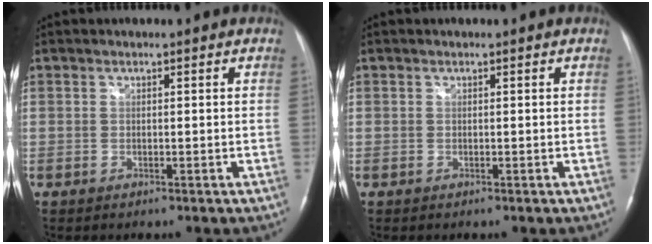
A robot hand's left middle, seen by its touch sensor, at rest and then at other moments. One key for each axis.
{"total": 0.0}